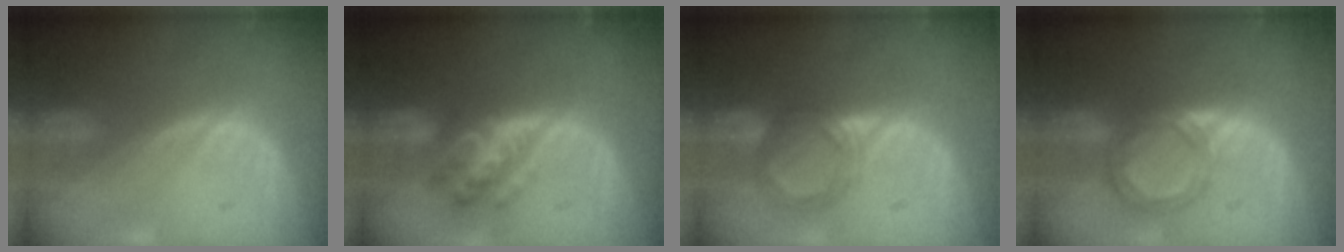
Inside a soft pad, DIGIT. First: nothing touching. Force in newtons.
{"total": 6.3, "press": 5.7, "slide": 2.7}
{"total": 4.7, "press": 4.4, "slide": 1.7}
{"total": 6.1, "press": 5.4, "slide": 2.9}